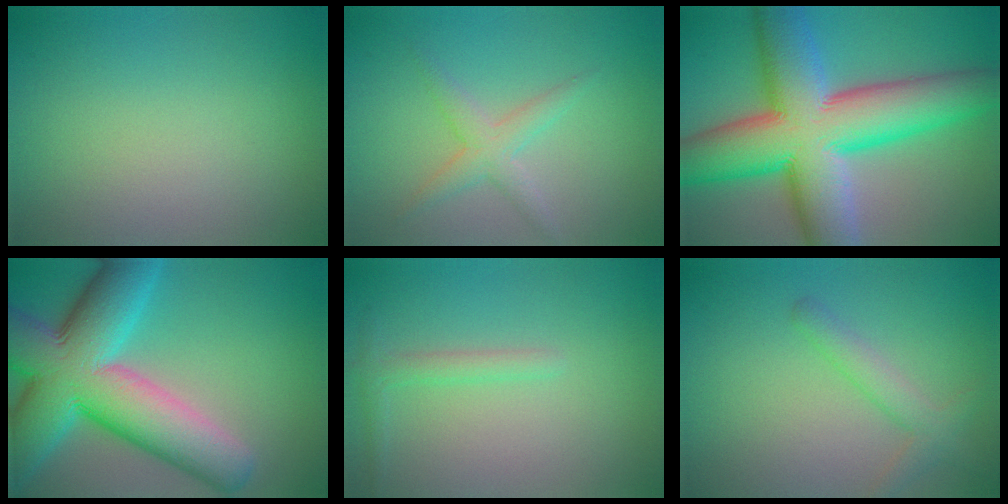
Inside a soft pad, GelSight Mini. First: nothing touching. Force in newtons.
{"total": 2.4, "press": 2.4, "slide": 0.1}
{"total": 15.6, "press": 15.6, "slide": 0.3}
{"total": 14.0, "press": 14.0, "slide": 0.7}
{"total": 1.4, "press": 1.4, "slide": 0.1}
{"total": 2.5, "press": 2.5, "slide": 0.1}